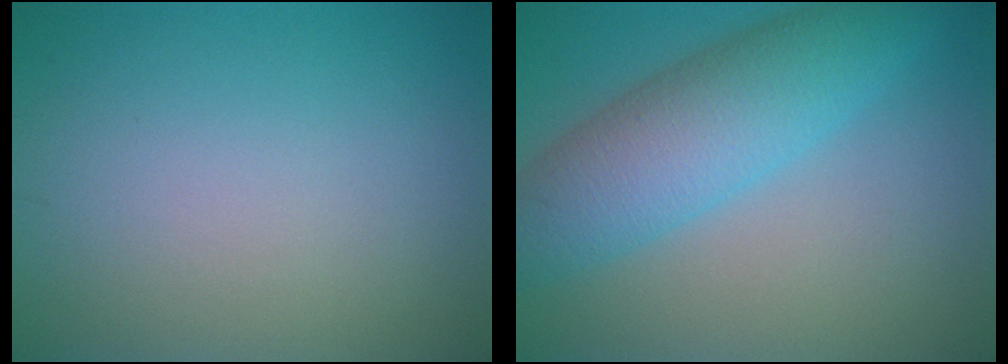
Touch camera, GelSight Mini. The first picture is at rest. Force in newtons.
{"total": 6.9, "press": 6.9, "slide": 0.1}